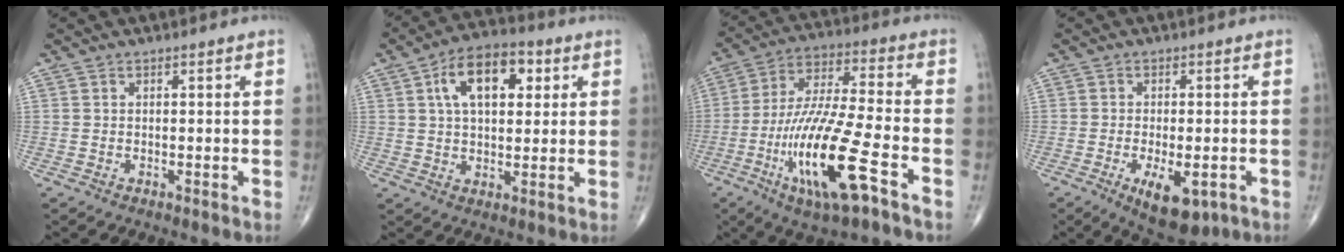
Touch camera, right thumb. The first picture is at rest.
{"total": 12.7, "force": [4.0, 7.1, 9.8], "torque": [-0.139, 0.009, 0.059]}
{"total": 19.4, "force": [-7.9, 3.9, 17.2], "torque": [-0.362, 0.016, -0.137]}
{"total": 8.9, "force": [-3.5, 3.9, 7.2], "torque": [-0.102, -0.004, -0.043]}